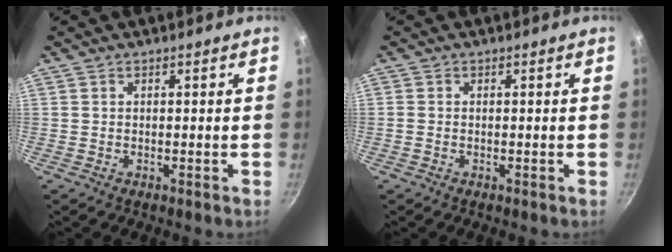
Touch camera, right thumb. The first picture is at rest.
{"total": 0.7, "force": [-0.2, 0.5, 0.3], "torque": [-0.007, 0.001, -0.007]}